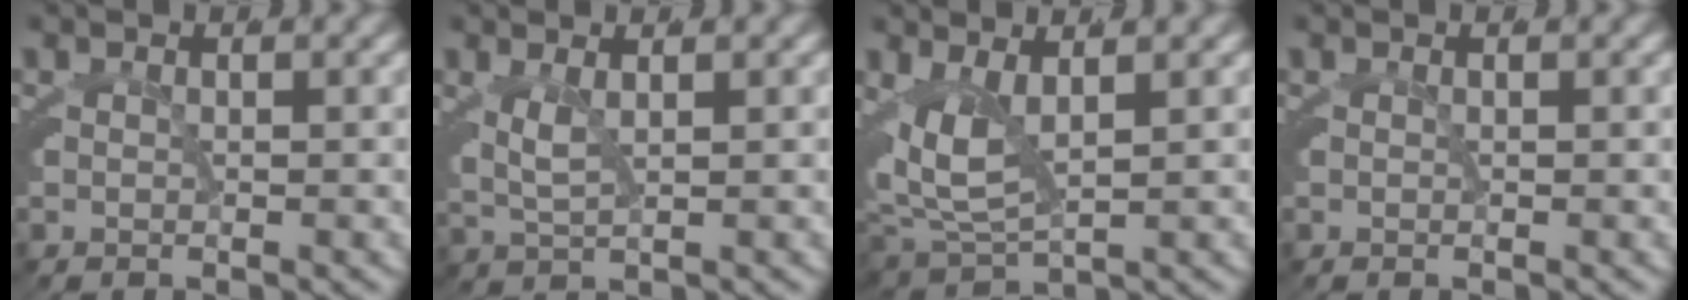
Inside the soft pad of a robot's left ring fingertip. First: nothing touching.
{"total": 2.5, "force": [0.5, 1.6, 1.8], "torque": [-0.053, -0.012, 0.012]}
{"total": 6.2, "force": [0.6, 4.7, 4.0], "torque": [-0.107, -0.024, 0.014]}
{"total": 0.0}